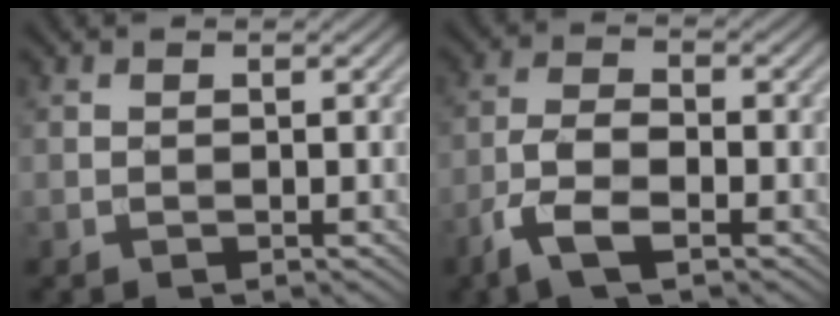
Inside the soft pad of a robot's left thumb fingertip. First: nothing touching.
{"total": 6.2, "force": [-3.6, 2.2, 4.6], "torque": [-0.103, -0.003, -0.079]}